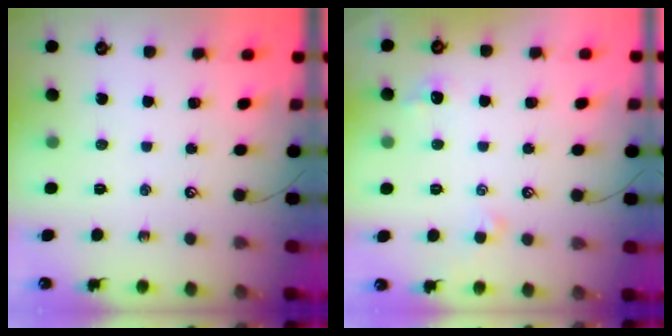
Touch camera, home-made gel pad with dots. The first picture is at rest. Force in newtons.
{"total": 2.9, "press": 2.8, "slide": 0.8}